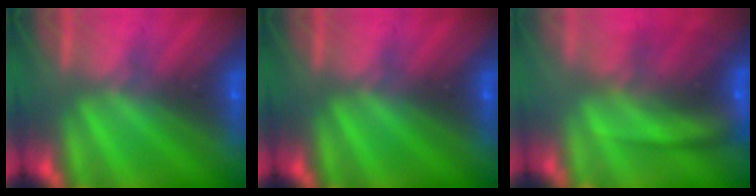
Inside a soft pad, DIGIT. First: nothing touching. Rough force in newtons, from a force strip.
{"total": 0.0}
{"total": 8.4}